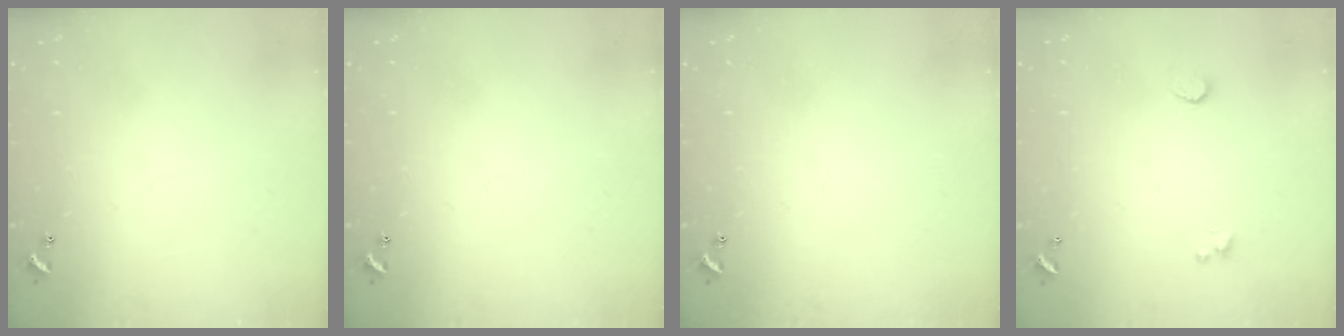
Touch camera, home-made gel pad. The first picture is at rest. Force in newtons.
{"total": 0.0}
{"total": 0.0}
{"total": 1.0, "press": 0.7, "slide": 0.7}